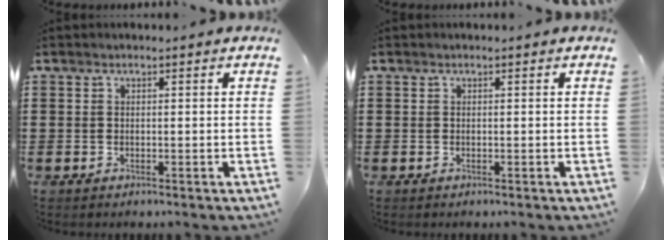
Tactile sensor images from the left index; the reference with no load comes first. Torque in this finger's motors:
{"motor_torque": [0.00, 0.00, 0.00, 0.00]}